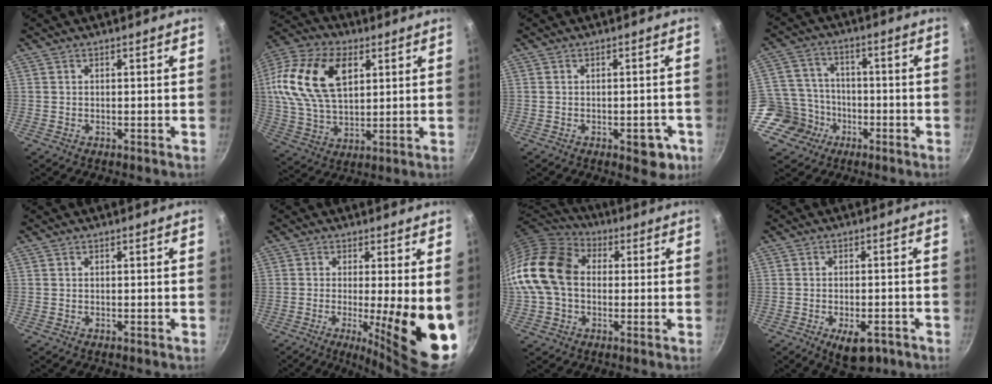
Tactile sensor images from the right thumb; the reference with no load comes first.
{"total": 22.2, "force": [6.6, 13.9, 16.0], "torque": [-0.312, 0.006, 0.116]}
{"total": 5.6, "force": [-2.2, 3.0, 4.3], "torque": [-0.028, 0.014, -0.022]}
{"total": 10.6, "force": [-4.6, 9.2, 2.4], "torque": [-0.018, 0.046, -0.088]}
{"total": 0.0}
{"total": 14.7, "force": [-2.0, 3.1, 14.3], "torque": [-0.182, -0.027, -0.022]}
{"total": 17.5, "force": [0.6, 13.1, 11.6], "torque": [-0.209, 0.036, -0.003]}
{"total": 7.2, "force": [-3.5, 3.5, 5.2], "torque": [-0.058, 0.015, -0.041]}